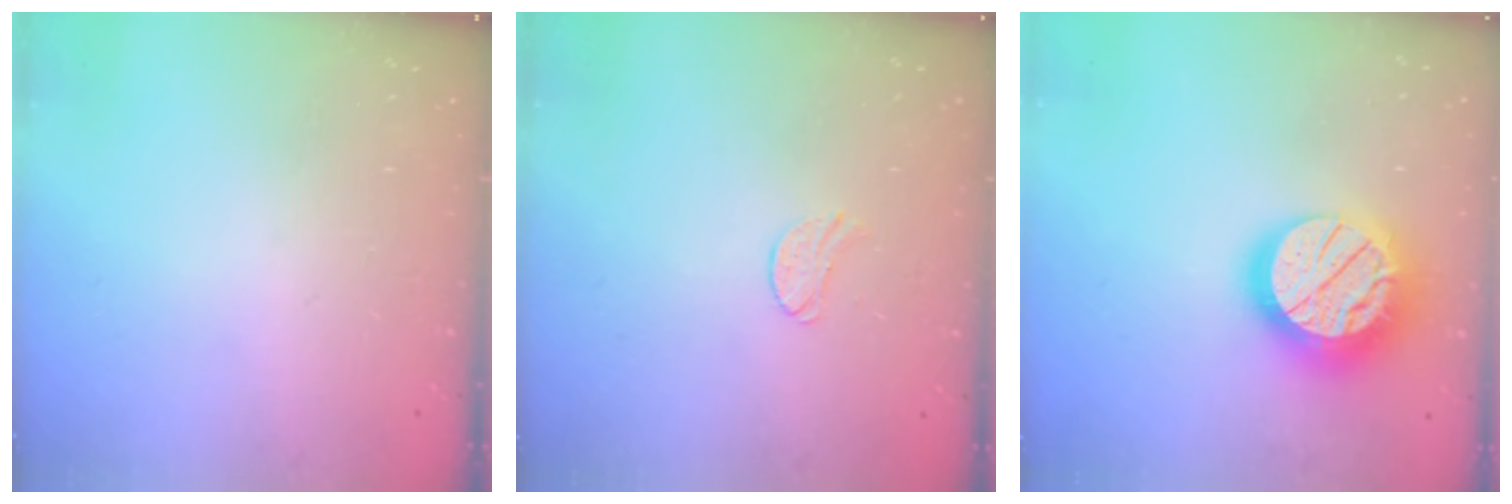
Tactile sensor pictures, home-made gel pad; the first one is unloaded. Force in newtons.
{"total": 7.1, "press": 7.1, "slide": 0.5}
{"total": 21.9, "press": 21.8, "slide": 1.5}